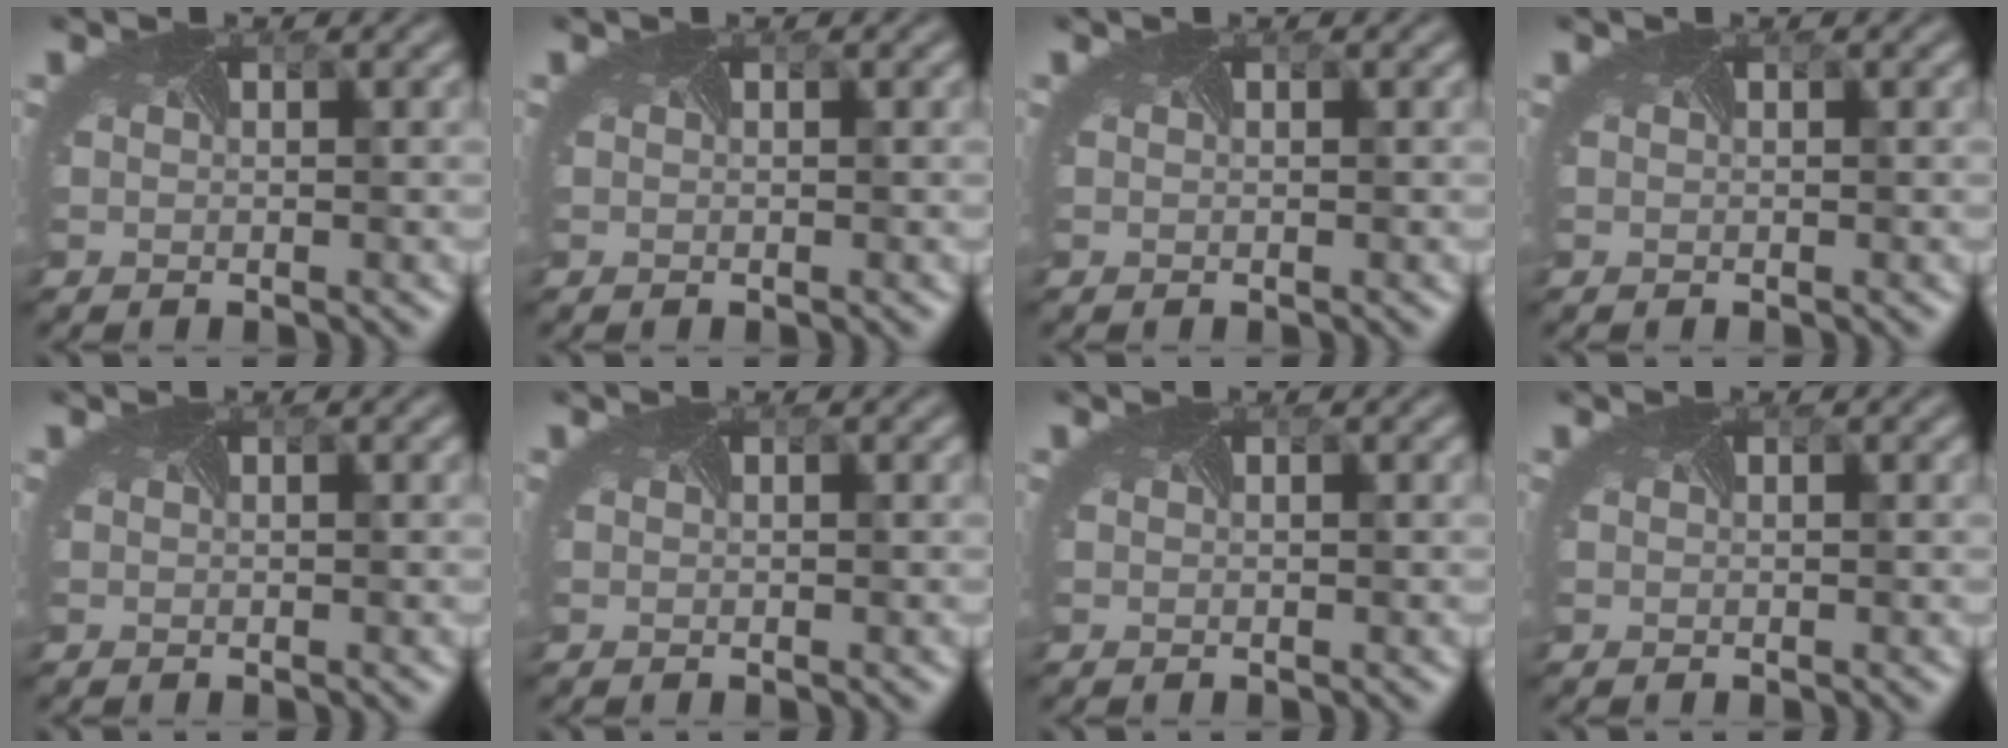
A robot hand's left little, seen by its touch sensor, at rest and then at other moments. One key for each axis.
{"total": 0.0}
{"total": 0.0}
{"total": 0.0}
{"total": 0.0}
{"total": 0.0}
{"total": 0.0}
{"total": 0.0}